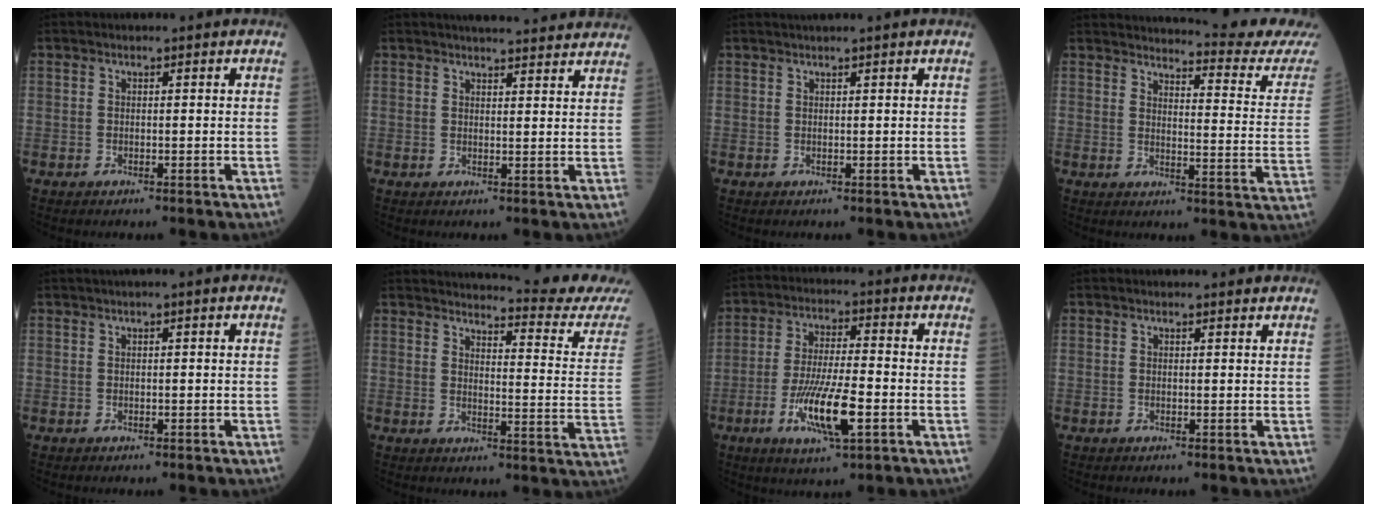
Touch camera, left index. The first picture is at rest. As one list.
[{"total": 10.7, "force": [9.9, 1.3, 3.7], "torque": [-0.045, 0.012, 0.111]}, {"total": 2.1, "force": [1.8, -0.5, 0.9], "torque": [-0.008, 0.017, 0.036]}, {"total": 18.1, "force": [17.5, -1.5, 4.3], "torque": [-0.061, -0.122, 0.194]}, {"total": 0.7, "force": [0.3, -0.1, 0.6], "torque": [-0.016, 0.007, 0.011]}, {"total": 17.3, "force": [16.8, -1.9, 4.0], "torque": [-0.059, -0.124, 0.187]}, {"total": 10.3, "force": [-3.7, 1.6, 9.5], "torque": [-0.186, -0.014, -0.067]}, {"total": 2.0, "force": [1.9, 0.5, 0.4], "torque": [-0.012, 0.005, 0.017]}]